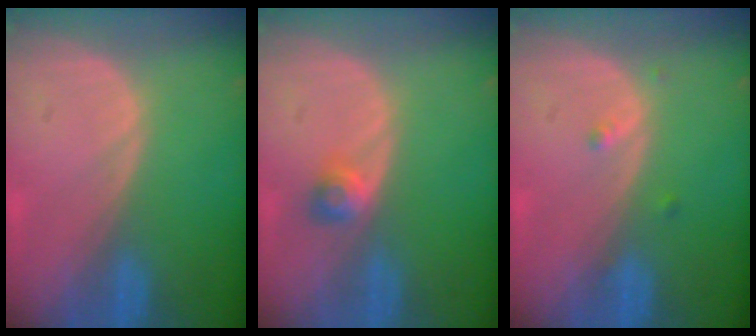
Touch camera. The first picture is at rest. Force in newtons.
{"total": 2.6, "press": 2.3, "slide": 1.2}
{"total": 1.3, "press": 1.1, "slide": 0.7}